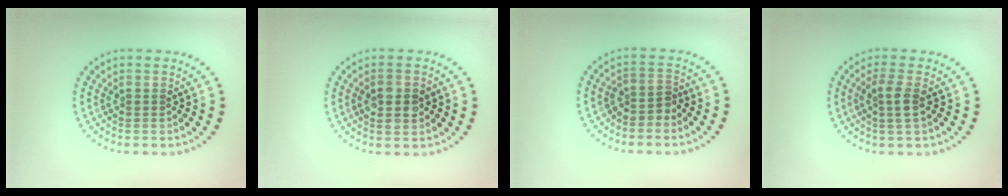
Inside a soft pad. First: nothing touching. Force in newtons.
{"total": 2.8, "press": 2.8, "slide": 0.2}
{"total": 1.8, "press": 1.5, "slide": 1.1}
{"total": 1.9, "press": 1.8, "slide": 0.7}